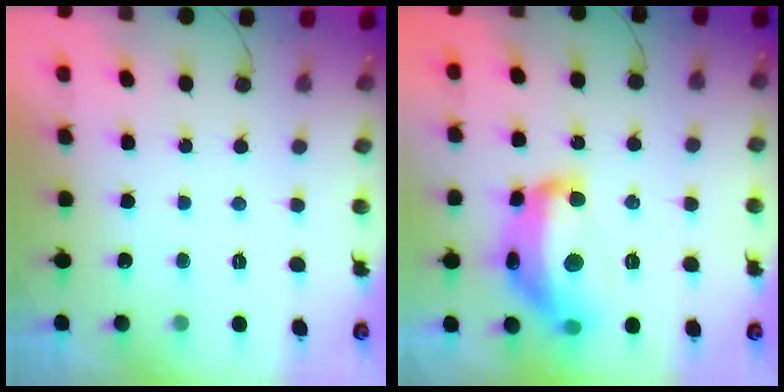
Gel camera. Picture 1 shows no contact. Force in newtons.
{"total": 19.1, "press": 19.0, "slide": 1.4}